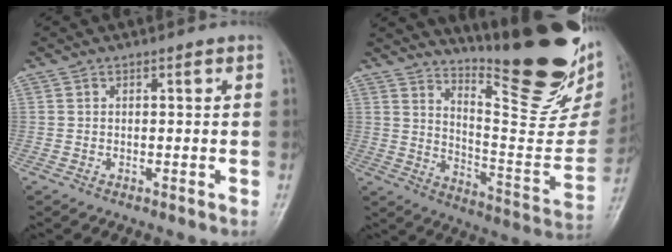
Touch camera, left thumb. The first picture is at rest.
{"total": 27.5, "force": [18.8, 7.1, 18.9], "torque": [-0.238, -0.115, 0.276]}